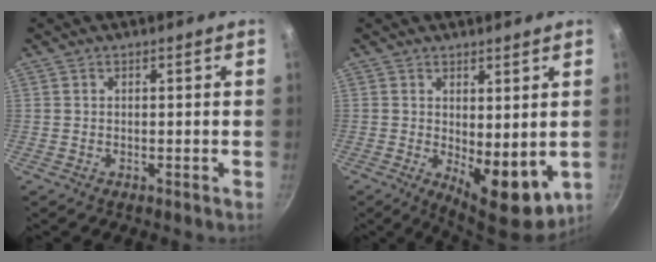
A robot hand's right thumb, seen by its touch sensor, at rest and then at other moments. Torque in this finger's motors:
{"motor_torque": [-0.32, 1.04, 0.41, -0.11, 0.04]}